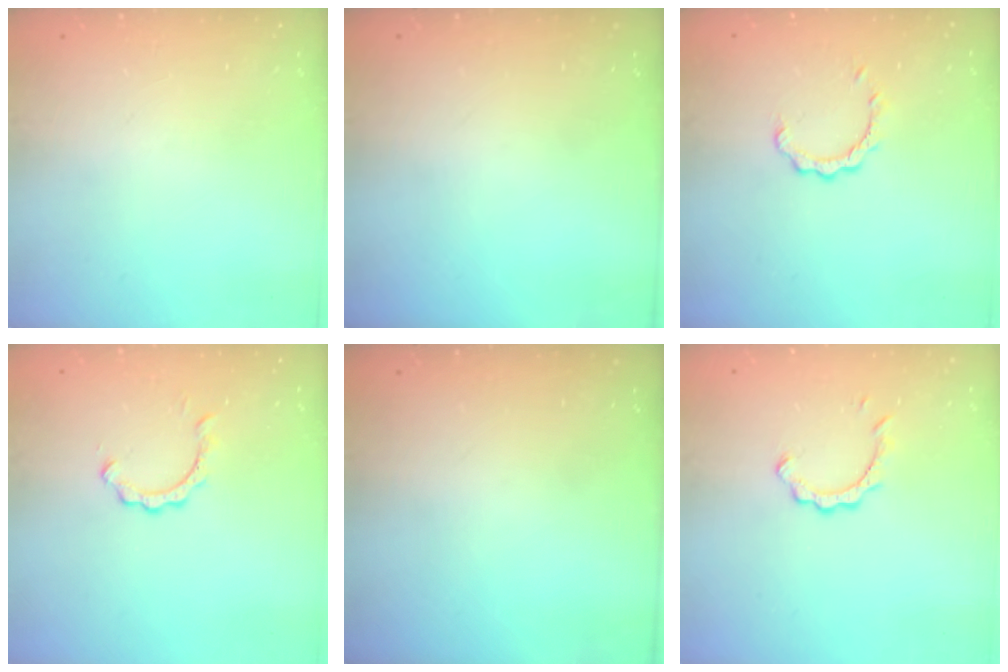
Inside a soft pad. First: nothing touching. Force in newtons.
{"total": 0.0}
{"total": 2.7, "press": 2.6, "slide": 0.2}
{"total": 2.3, "press": 2.3, "slide": 0.2}
{"total": 0.0}
{"total": 4.6, "press": 4.6, "slide": 0.4}